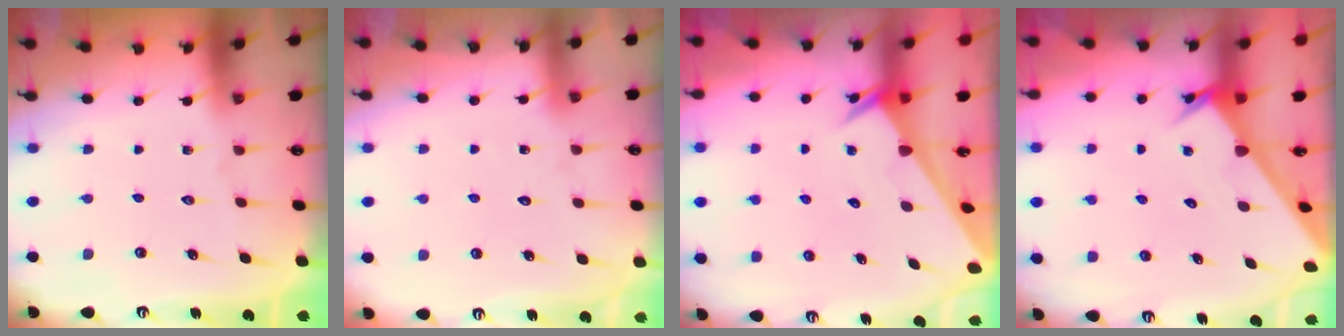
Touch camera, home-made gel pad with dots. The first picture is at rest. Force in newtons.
{"total": 4.8, "press": 4.8, "slide": 0.5}
{"total": 2.3, "press": 2.3, "slide": 0.1}
{"total": 2.9, "press": 2.9, "slide": 0.1}